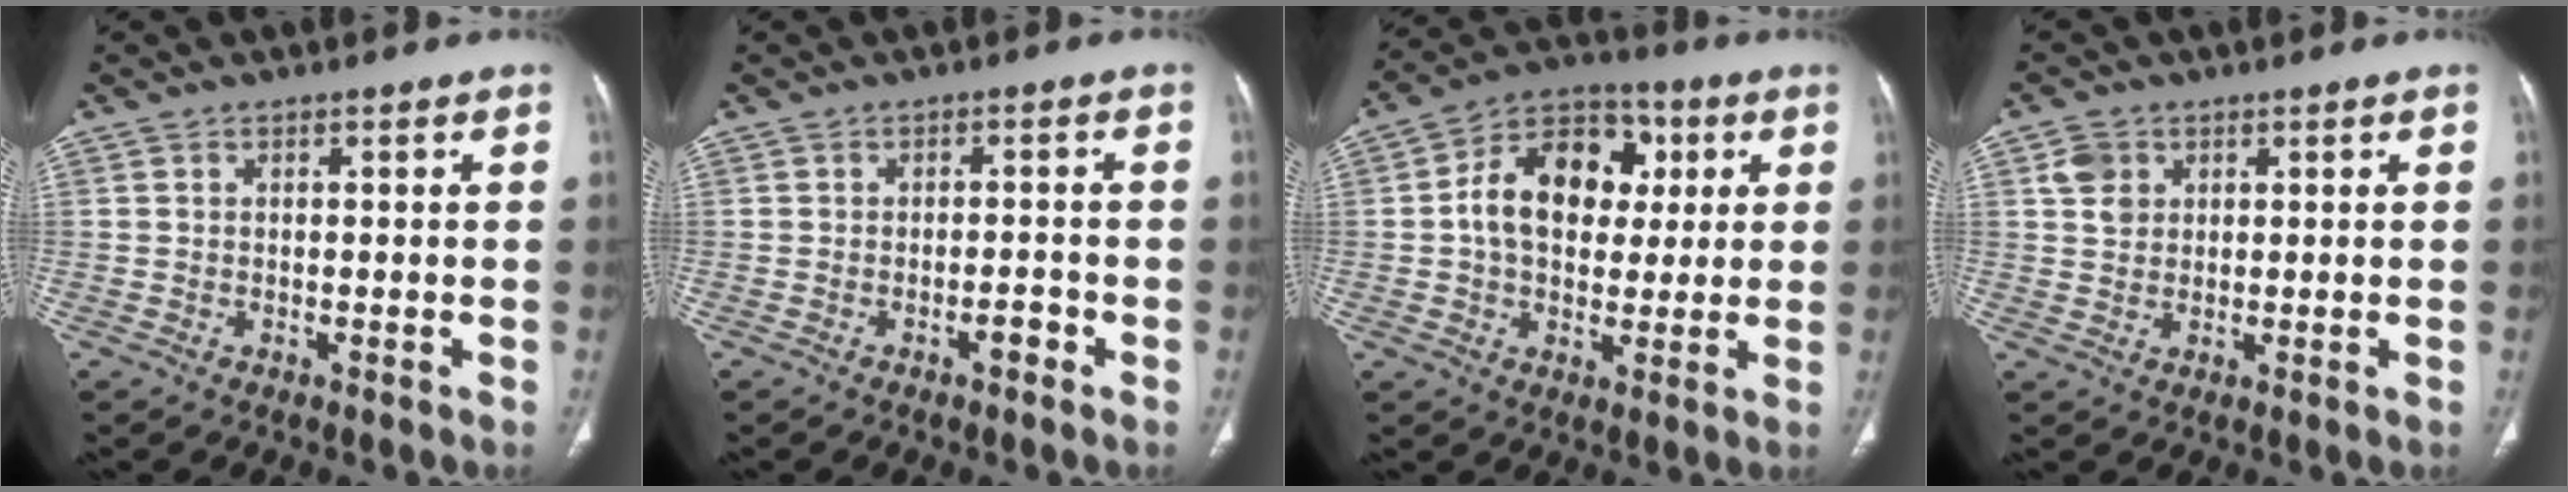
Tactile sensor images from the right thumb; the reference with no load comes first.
{"total": 2.4, "force": [-1.4, 0.9, 1.8], "torque": [-0.025, 0.011, -0.022]}
{"total": 15.3, "force": [2.2, 11.0, 10.4], "torque": [-0.134, 0.017, 0.027]}
{"total": 3.9, "force": [1.5, 3.2, 1.7], "torque": [-0.017, -0.002, 0.031]}